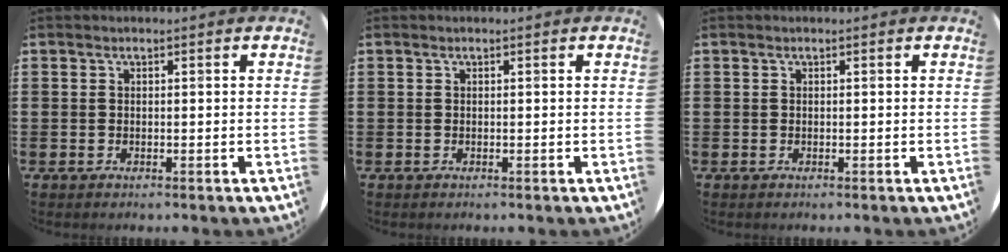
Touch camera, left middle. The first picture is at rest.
{"total": 0.0}
{"total": 0.0}